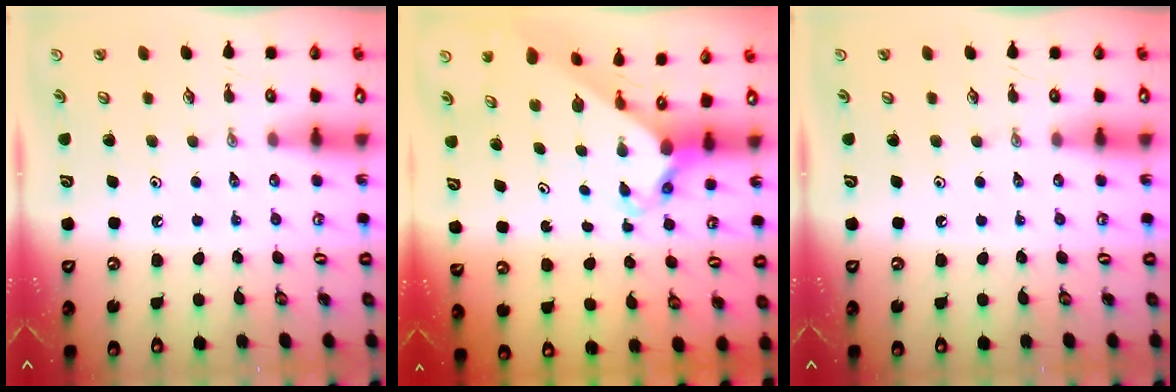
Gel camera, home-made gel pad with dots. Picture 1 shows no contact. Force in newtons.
{"total": 2.9, "press": 2.9, "slide": 0.3}
{"total": 0.0}